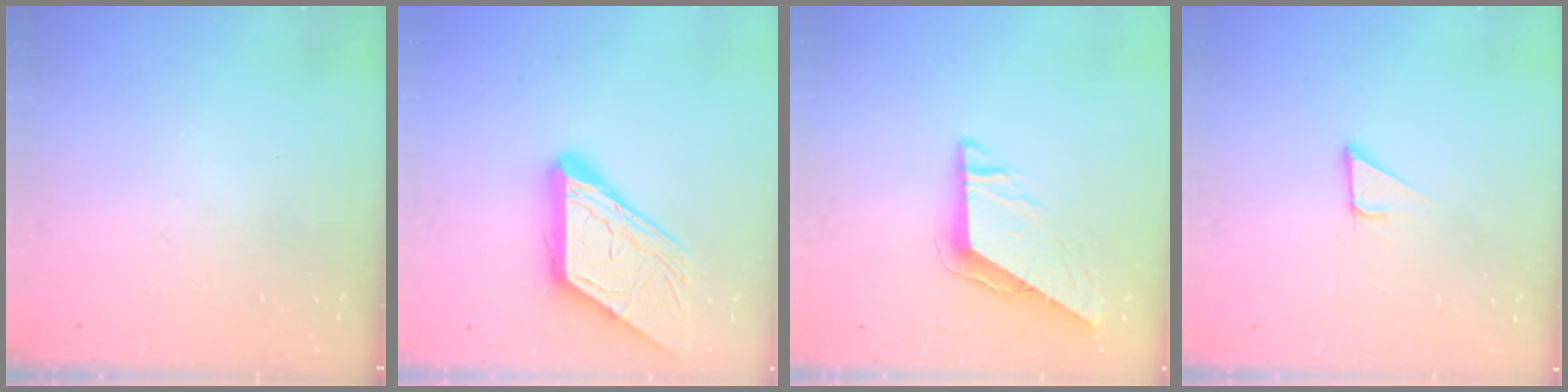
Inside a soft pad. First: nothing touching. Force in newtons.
{"total": 13.5, "press": 13.4, "slide": 1.6}
{"total": 7.6, "press": 7.6, "slide": 0.3}
{"total": 3.3, "press": 3.3, "slide": 0.1}